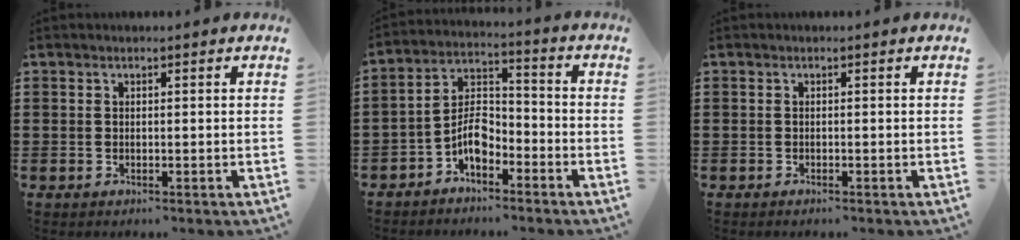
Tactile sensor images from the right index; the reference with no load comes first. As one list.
[{"total": 6.2, "force": [-3.5, 3.3, 3.9], "torque": [-0.083, 0.013, -0.069]}, {"total": 0.0}]